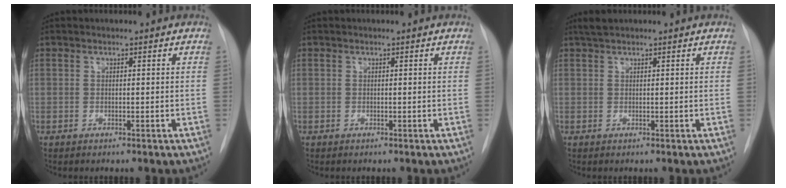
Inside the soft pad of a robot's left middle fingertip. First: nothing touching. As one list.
[{"total": 0.0}, {"total": 1.5, "force": [1.3, 0.2, 0.7], "torque": [-0.019, 0.009, 0.027]}]